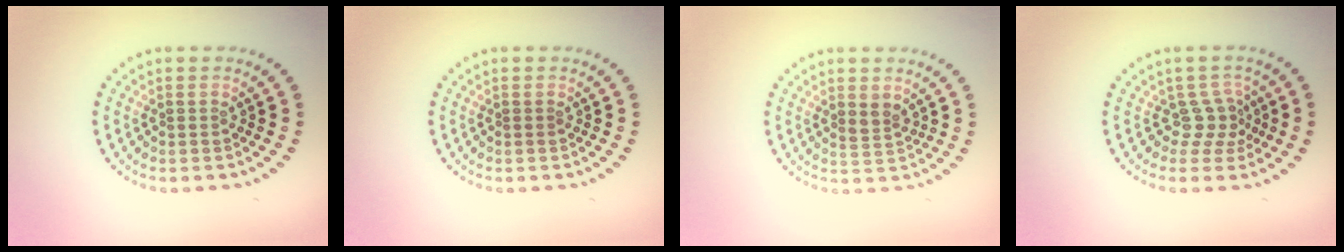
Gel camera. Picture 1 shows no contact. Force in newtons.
{"total": 0.0}
{"total": 1.5, "press": 1.3, "slide": 0.7}
{"total": 2.3, "press": 1.5, "slide": 1.7}